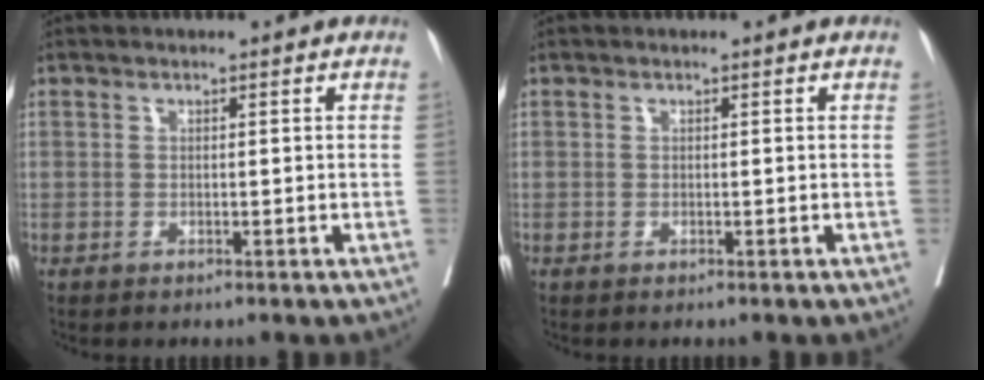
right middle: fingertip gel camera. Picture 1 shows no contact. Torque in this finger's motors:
{"motor_torque": [0.02, -0.58, 0.01, 0.00]}